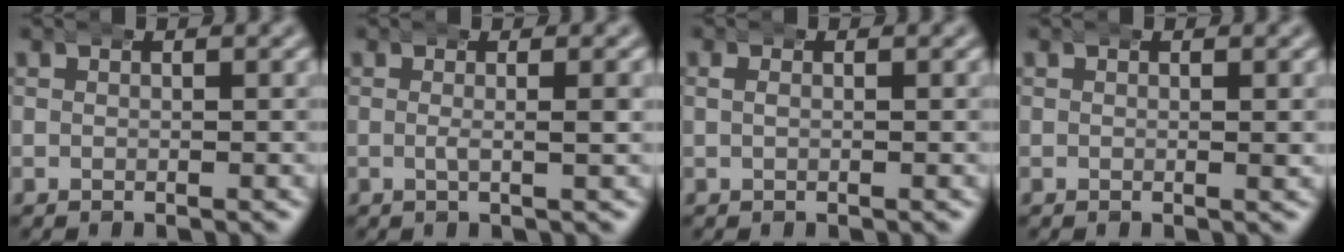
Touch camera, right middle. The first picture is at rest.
{"total": 2.0, "force": [0.1, 0.4, 1.9], "torque": [-0.031, 0.005, -0.005]}
{"total": 0.9, "force": [0.3, 0.5, 0.7], "torque": [-0.009, 0.005, 0.001]}
{"total": 0.6, "force": [0.3, 0.0, 0.5], "torque": [-0.006, 0.002, 0.000]}